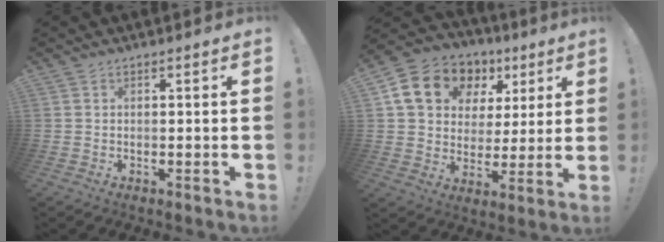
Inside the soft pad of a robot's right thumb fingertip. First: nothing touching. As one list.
[{"total": 16.8, "force": [7.8, 12.3, 8.3], "torque": [-0.133, -0.027, 0.156]}]